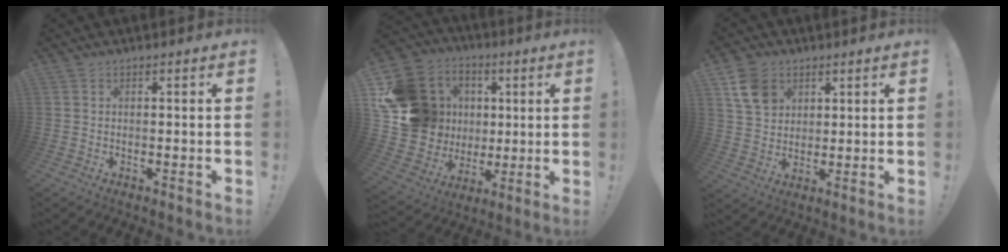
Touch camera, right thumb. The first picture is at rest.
{"total": 22.6, "force": [3.8, 20.0, 9.8], "torque": [-0.164, -0.011, 0.126]}
{"total": 9.7, "force": [4.9, 7.3, 4.2], "torque": [-0.060, -0.018, 0.098]}